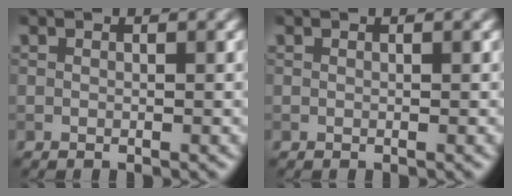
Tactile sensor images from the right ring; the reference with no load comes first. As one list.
[{"total": 0.0}]